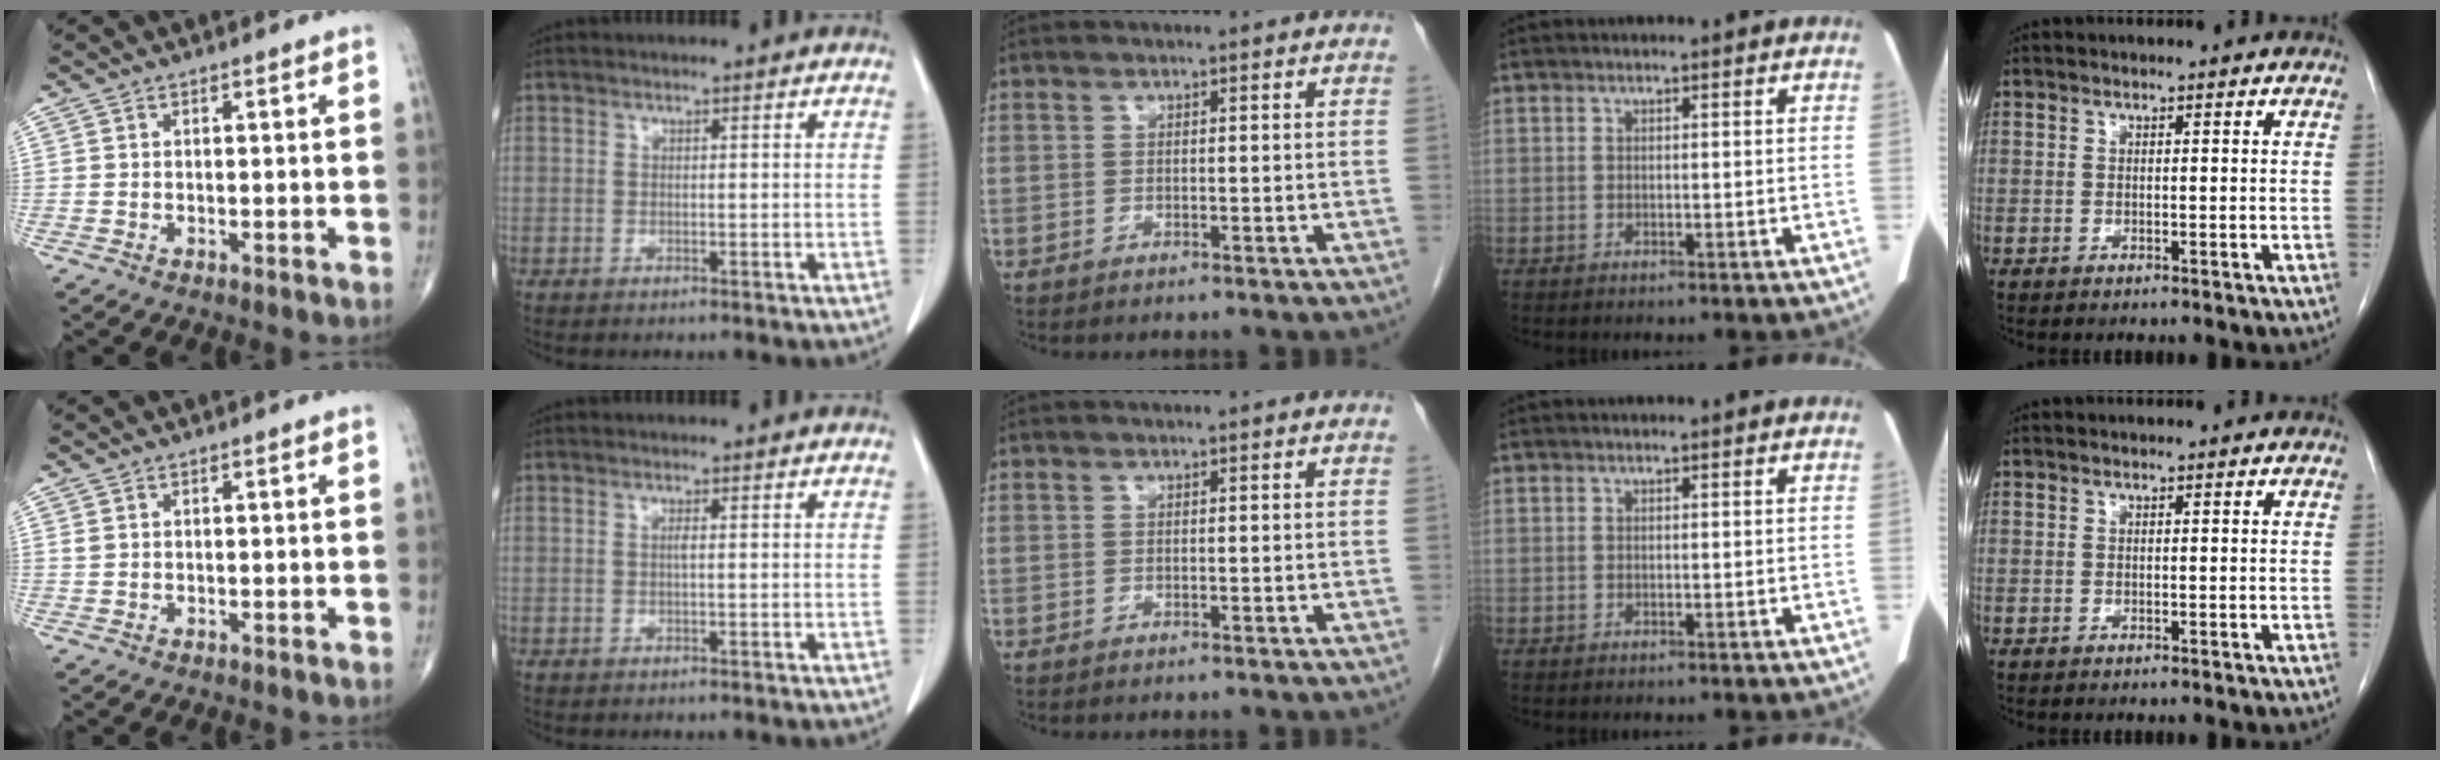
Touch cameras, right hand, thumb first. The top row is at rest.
{"thumb": {"total": 0.7, "force": [0.3, 0.5, 0.4], "torque": [-0.007, 0.005, 0.008]}, "index": {"total": 0.6, "force": [0.0, 0.0, 0.6], "torque": [-0.013, 0.000, -0.001]}}